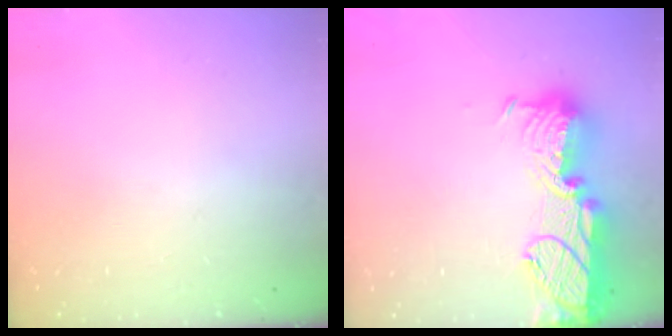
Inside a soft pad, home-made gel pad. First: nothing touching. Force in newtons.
{"total": 19.3, "press": 19.2, "slide": 1.1}